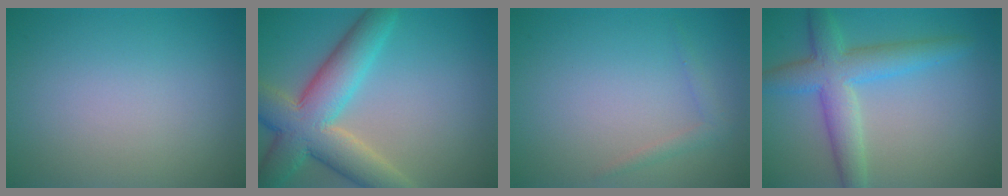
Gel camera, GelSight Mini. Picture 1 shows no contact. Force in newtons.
{"total": 8.6, "press": 8.6, "slide": 0.5}
{"total": 1.1, "press": 1.1, "slide": 0.1}
{"total": 6.7, "press": 6.7, "slide": 0.2}